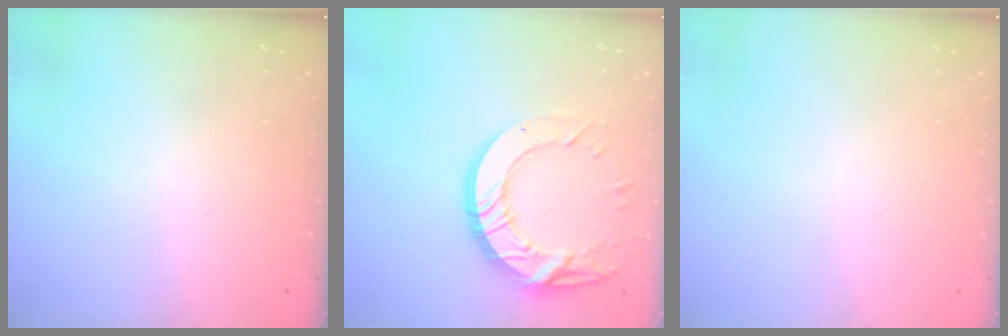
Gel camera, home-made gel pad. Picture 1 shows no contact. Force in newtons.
{"total": 15.8, "press": 15.8, "slide": 1.1}
{"total": 0.0}